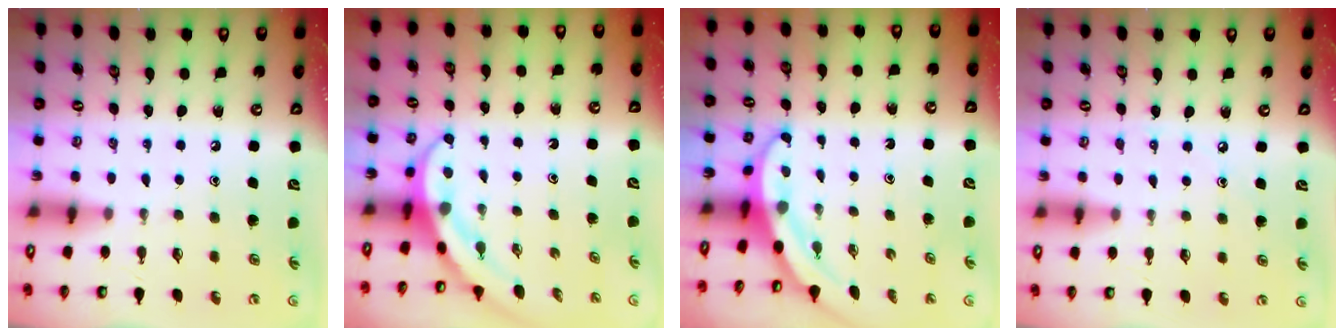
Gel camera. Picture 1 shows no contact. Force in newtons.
{"total": 4.0, "press": 3.9, "slide": 0.4}
{"total": 3.5, "press": 3.5, "slide": 0.1}
{"total": 2.3, "press": 2.3, "slide": 0.3}